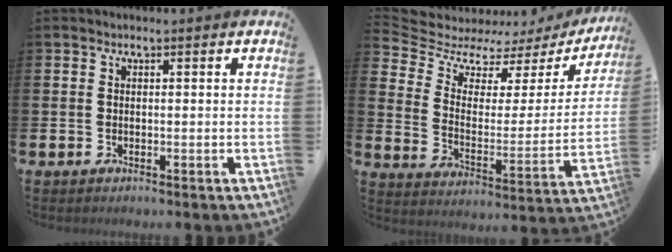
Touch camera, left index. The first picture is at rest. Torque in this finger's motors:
{"motor_torque": [0.76, -1.37, 0.05, -0.03]}